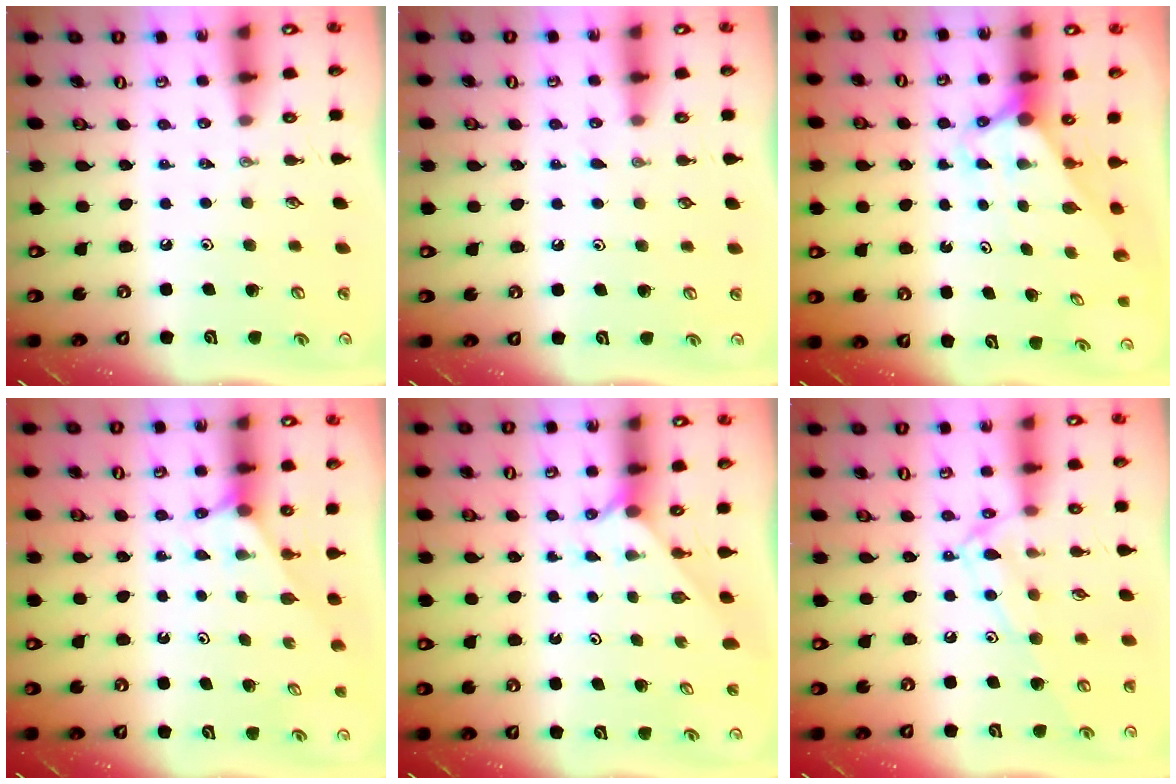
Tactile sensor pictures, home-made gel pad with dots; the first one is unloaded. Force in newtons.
{"total": 3.2, "press": 3.2, "slide": 0.5}
{"total": 2.8, "press": 2.8, "slide": 0.0}
{"total": 2.8, "press": 2.8, "slide": 0.3}
{"total": 2.1, "press": 2.1, "slide": 0.3}
{"total": 13.8, "press": 13.8, "slide": 0.9}